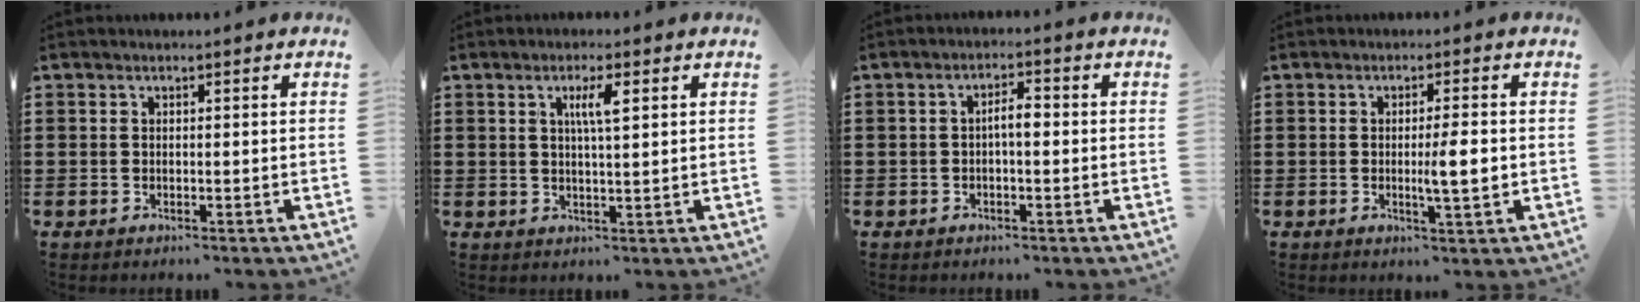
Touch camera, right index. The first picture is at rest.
{"total": 3.6, "force": [1.2, 0.6, 3.4], "torque": [-0.070, 0.006, 0.017]}
{"total": 2.7, "force": [-0.3, 0.7, 2.6], "torque": [-0.048, 0.005, -0.008]}
{"total": 3.9, "force": [-0.2, 0.5, 3.9], "torque": [-0.059, -0.006, -0.008]}